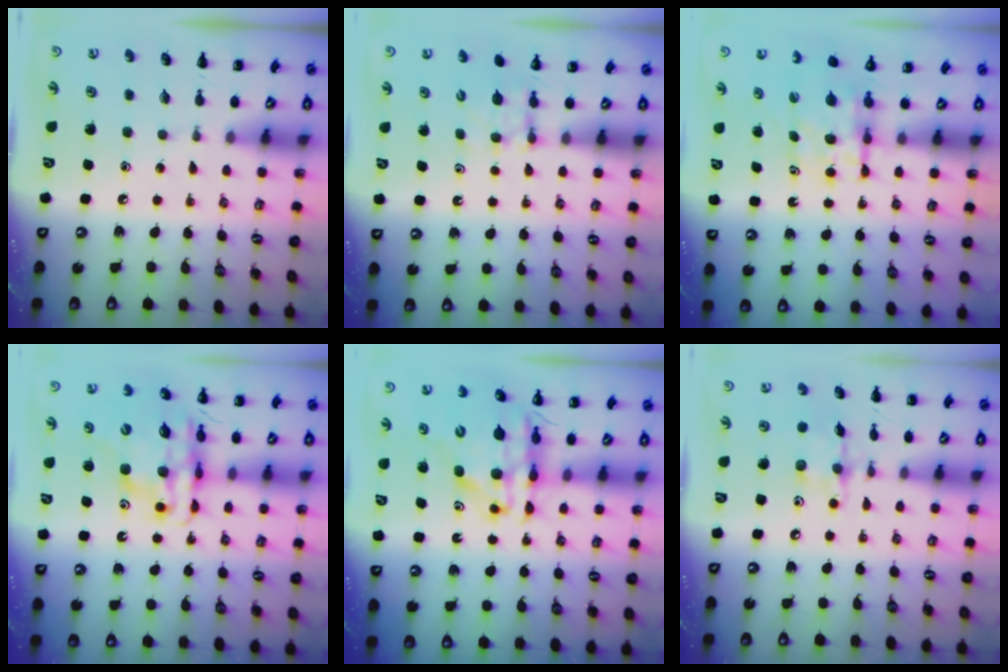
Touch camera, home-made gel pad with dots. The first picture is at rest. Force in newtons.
{"total": 4.9, "press": 4.7, "slide": 1.4}
{"total": 5.2, "press": 5.2, "slide": 0.3}
{"total": 15.3, "press": 14.8, "slide": 4.1}
{"total": 13.6, "press": 13.1, "slide": 3.6}
{"total": 8.7, "press": 8.7, "slide": 0.5}